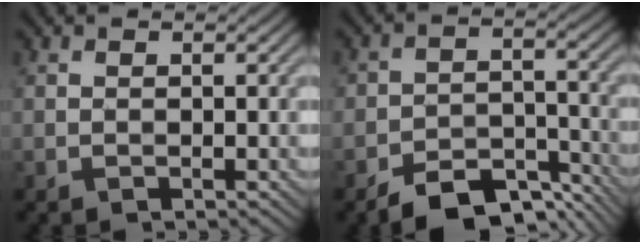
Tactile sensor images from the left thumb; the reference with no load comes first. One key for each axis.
{"total": 7.9, "fx": -5.8, "fy": 3.9, "fz": 3.7, "tx": -0.049, "ty": -0.009, "tz": -0.104}